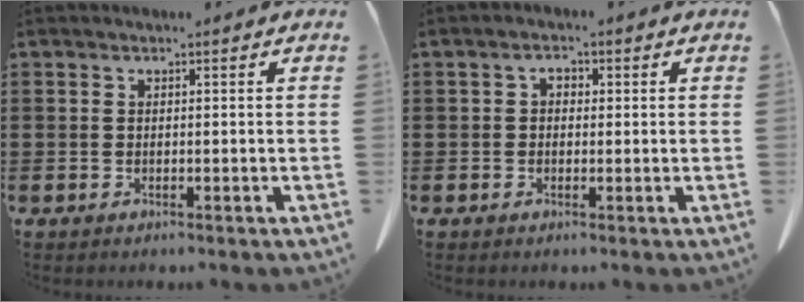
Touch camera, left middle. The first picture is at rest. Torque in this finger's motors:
{"motor_torque": [0.19, 0.37, -0.02, 0.03]}